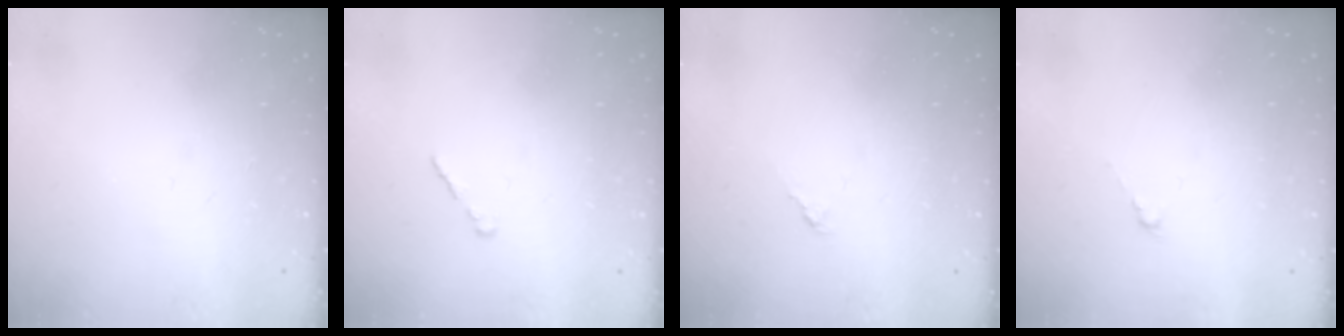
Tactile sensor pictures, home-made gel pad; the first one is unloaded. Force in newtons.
{"total": 0.0}
{"total": 0.0}
{"total": 0.0}